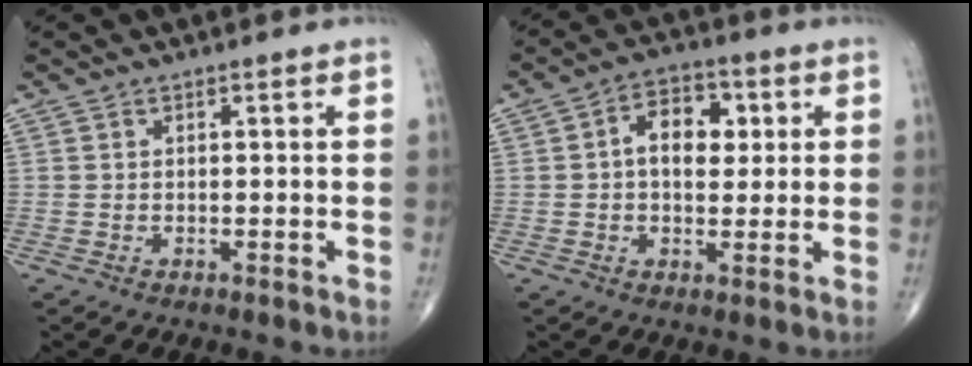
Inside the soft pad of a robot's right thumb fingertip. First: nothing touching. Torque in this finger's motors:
{"motor_torque": [-0.27, 0.55, 0.64, 0.26, 0.07]}